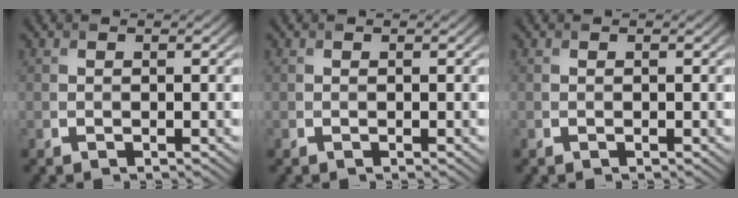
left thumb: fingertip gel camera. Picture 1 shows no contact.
{"total": 0.0}
{"total": 0.0}